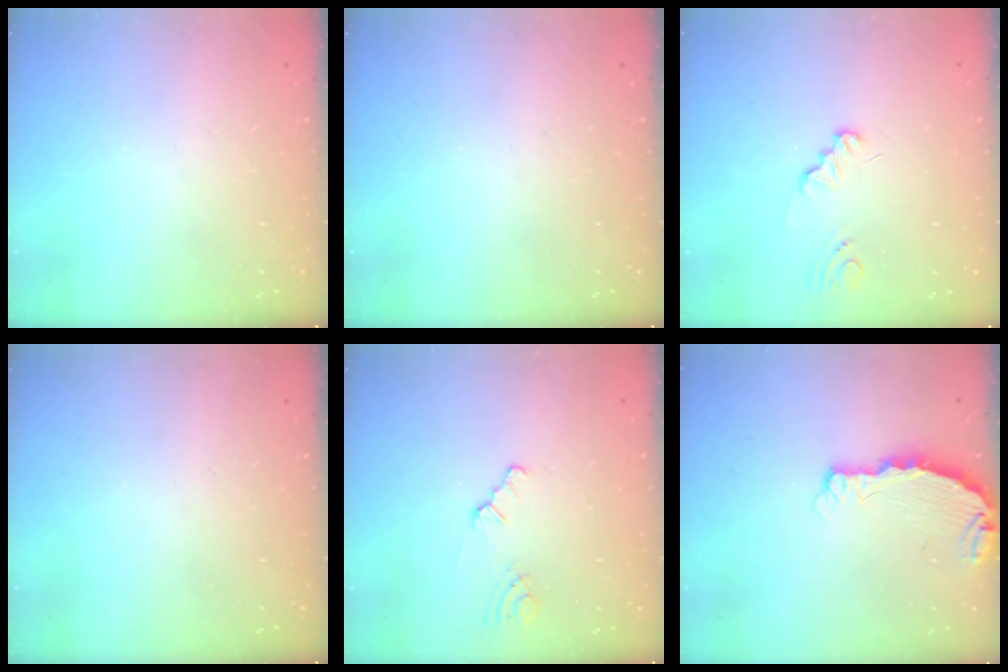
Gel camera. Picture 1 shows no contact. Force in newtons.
{"total": 0.0}
{"total": 1.5, "press": 1.4, "slide": 0.1}
{"total": 0.0}
{"total": 1.0, "press": 1.0, "slide": 0.2}
{"total": 4.2, "press": 4.2, "slide": 0.4}